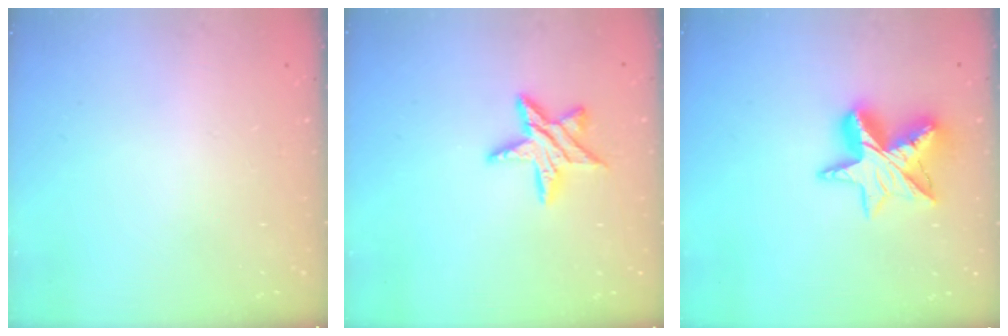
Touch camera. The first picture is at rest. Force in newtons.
{"total": 11.5, "press": 11.4, "slide": 0.7}
{"total": 12.9, "press": 12.9, "slide": 1.1}